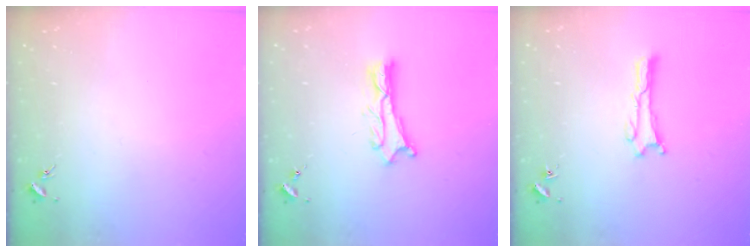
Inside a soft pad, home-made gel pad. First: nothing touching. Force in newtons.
{"total": 1.8, "press": 1.8, "slide": 0.2}
{"total": 0.0}